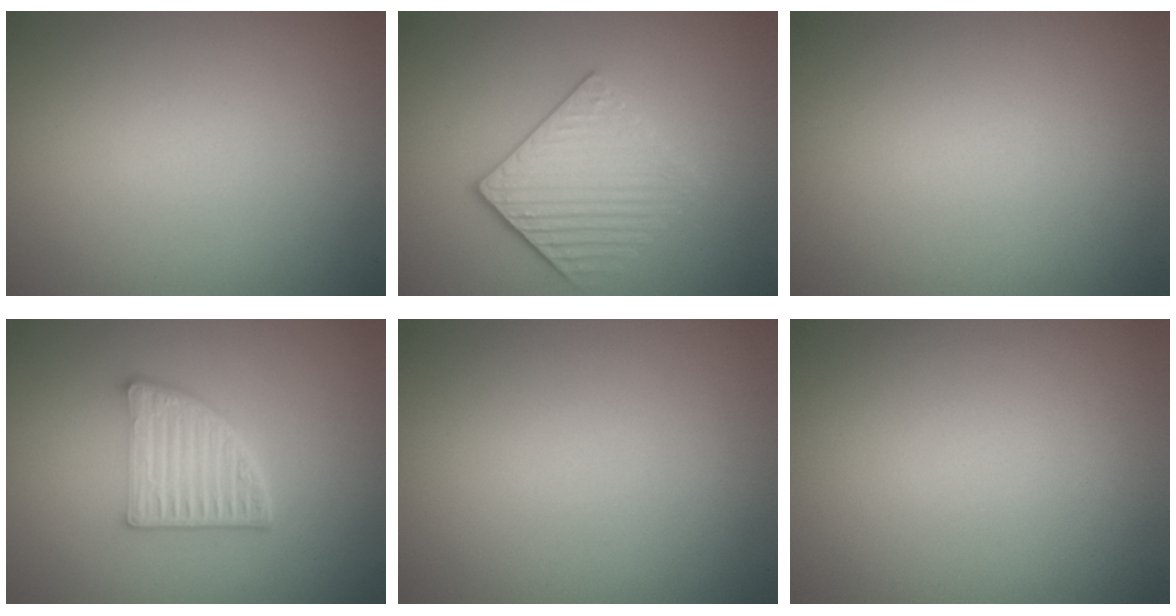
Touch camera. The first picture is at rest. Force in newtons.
{"total": 3.9, "press": 3.5, "slide": 1.7}
{"total": 0.0}
{"total": 5.3, "press": 3.8, "slide": 3.8}
{"total": 0.0}
{"total": 0.0}